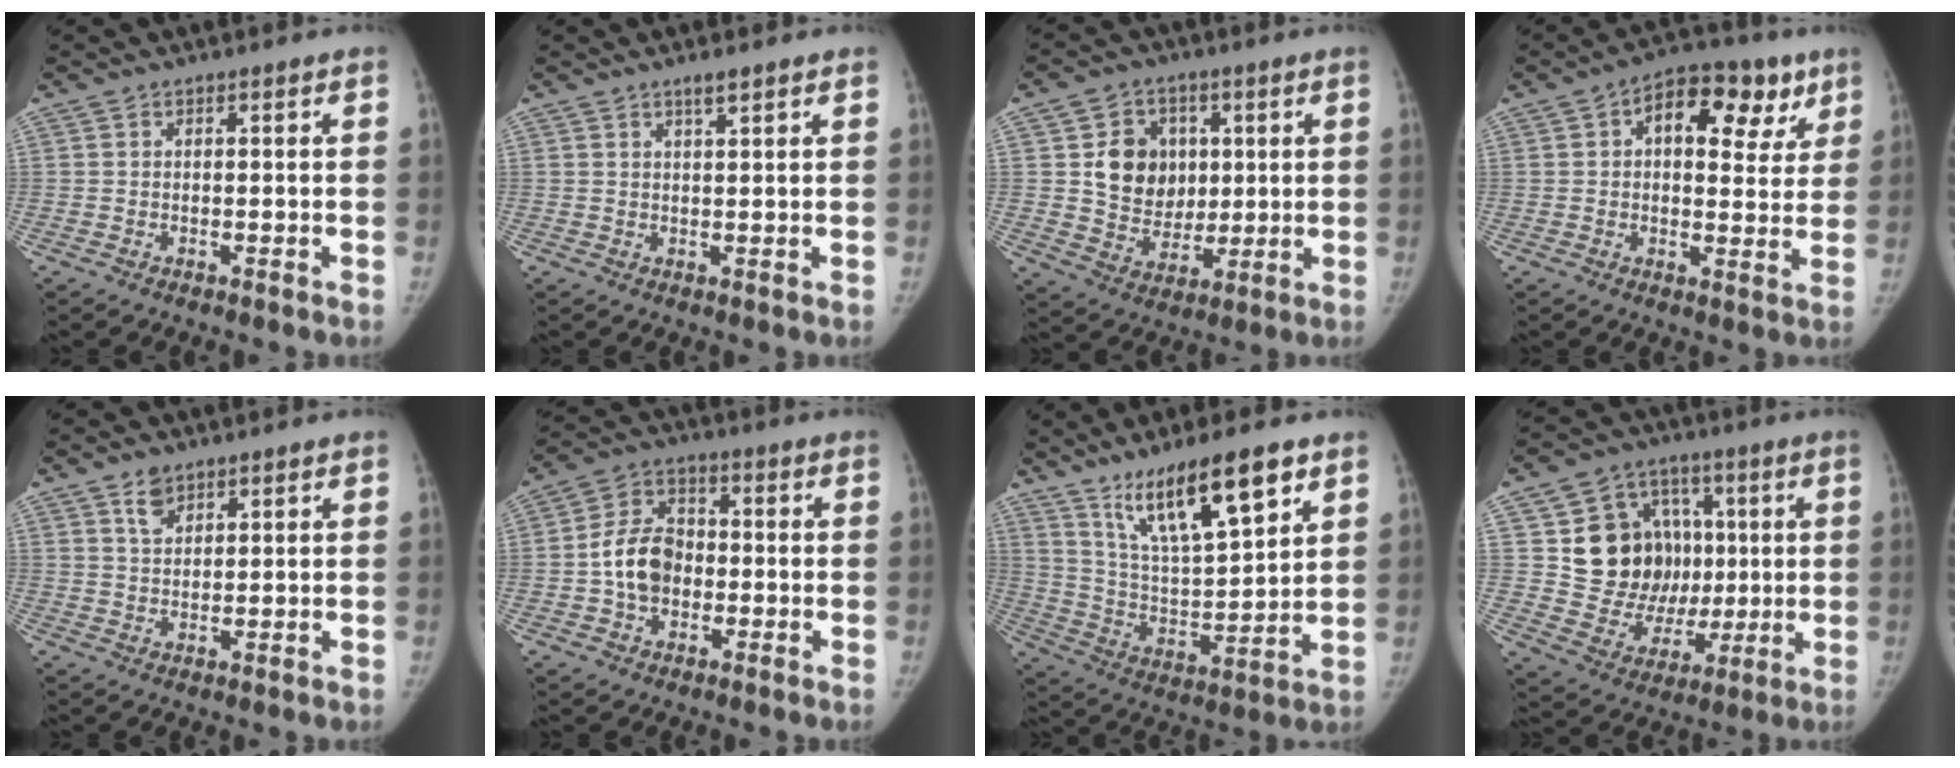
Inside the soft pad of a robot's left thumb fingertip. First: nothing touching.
{"total": 2.0, "force": [1.5, 0.3, 1.3], "torque": [-0.018, -0.009, 0.026]}
{"total": 11.3, "force": [2.4, 9.7, 5.3], "torque": [-0.036, -0.007, 0.053]}
{"total": 14.2, "force": [5.9, 8.2, 9.9], "torque": [-0.090, 0.006, 0.078]}
{"total": 3.5, "force": [2.4, 2.0, 1.6], "torque": [-0.014, -0.013, 0.047]}
{"total": 9.7, "force": [-1.3, 7.4, 6.1], "torque": [-0.085, 0.027, -0.030]}
{"total": 17.4, "force": [10.9, 4.7, 12.8], "torque": [-0.197, -0.051, 0.205]}
{"total": 17.3, "force": [2.7, 14.7, 8.7], "torque": [-0.085, 0.005, 0.069]}